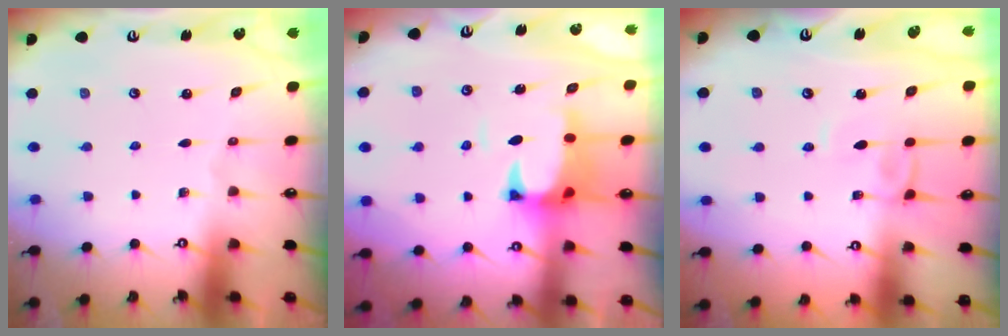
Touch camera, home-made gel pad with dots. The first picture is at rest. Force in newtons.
{"total": 2.6, "press": 2.4, "slide": 1.1}
{"total": 3.1, "press": 3.1, "slide": 0.2}